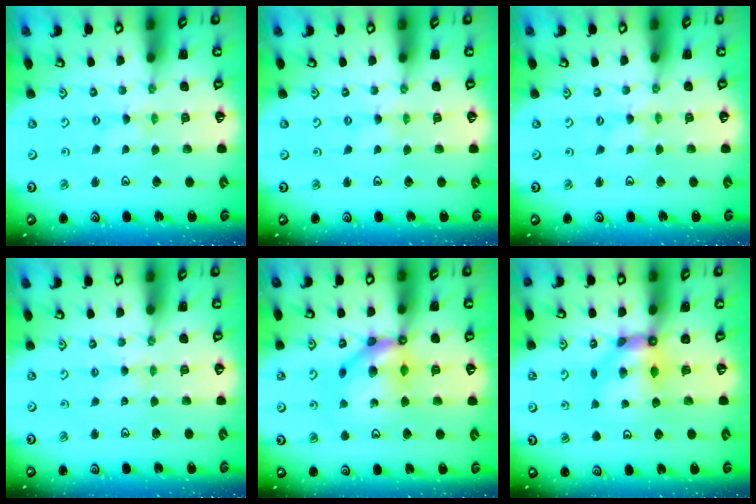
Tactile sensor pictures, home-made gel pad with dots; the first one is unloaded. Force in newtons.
{"total": 1.3, "press": 1.3, "slide": 0.3}
{"total": 0.0}
{"total": 2.0, "press": 2.0, "slide": 0.3}
{"total": 10.3, "press": 10.3, "slide": 0.5}
{"total": 7.4, "press": 7.4, "slide": 0.4}